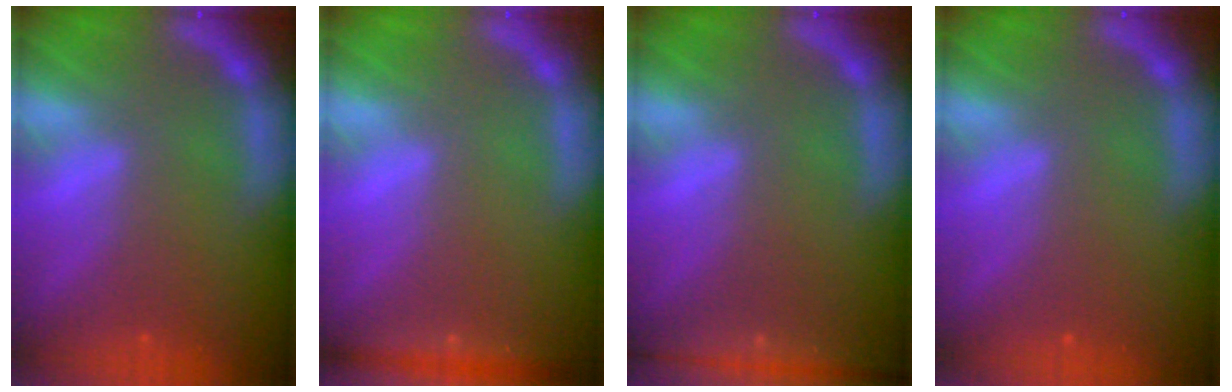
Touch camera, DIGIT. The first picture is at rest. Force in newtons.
{"total": 3.0}
{"total": 7.4}
{"total": 0.0}